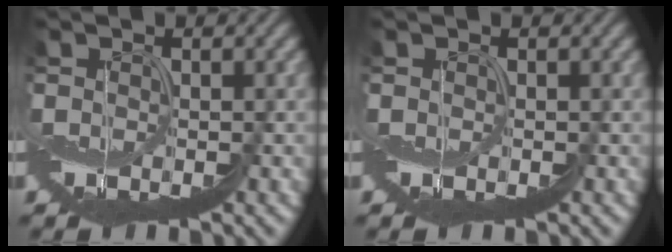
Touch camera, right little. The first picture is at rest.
{"total": 0.0}